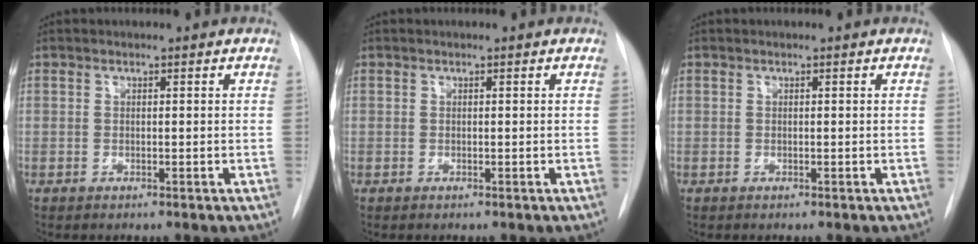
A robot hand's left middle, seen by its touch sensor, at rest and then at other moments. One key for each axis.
{"total": 0.0}
{"total": 0.0}